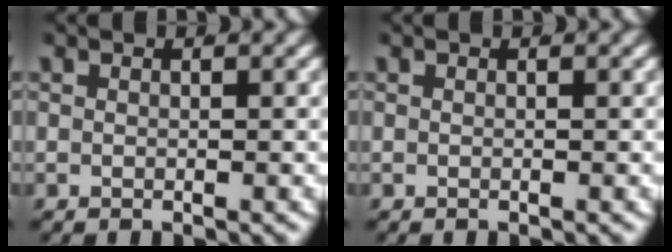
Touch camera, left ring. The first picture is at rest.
{"total": 0.0}